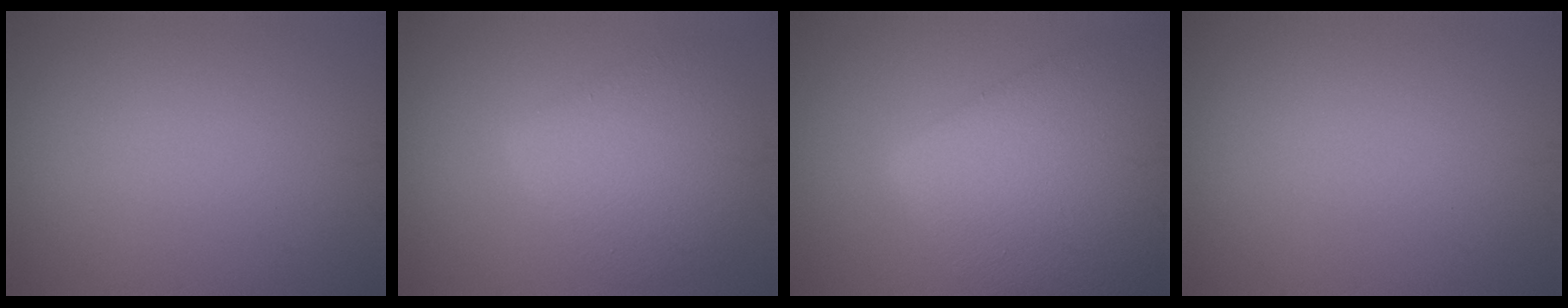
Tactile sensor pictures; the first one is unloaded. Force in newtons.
{"total": 5.2, "press": 5.2, "slide": 0.3}
{"total": 11.8, "press": 11.8, "slide": 0.3}
{"total": 0.0}